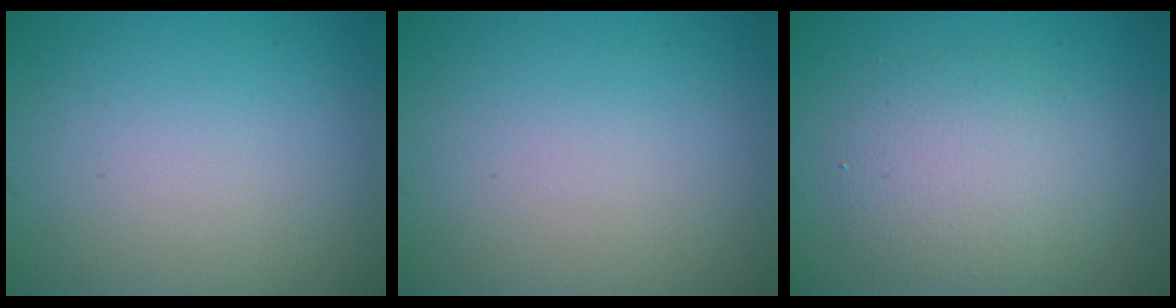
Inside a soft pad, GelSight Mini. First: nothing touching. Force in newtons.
{"total": 0.0}
{"total": 4.1, "press": 4.1, "slide": 0.4}